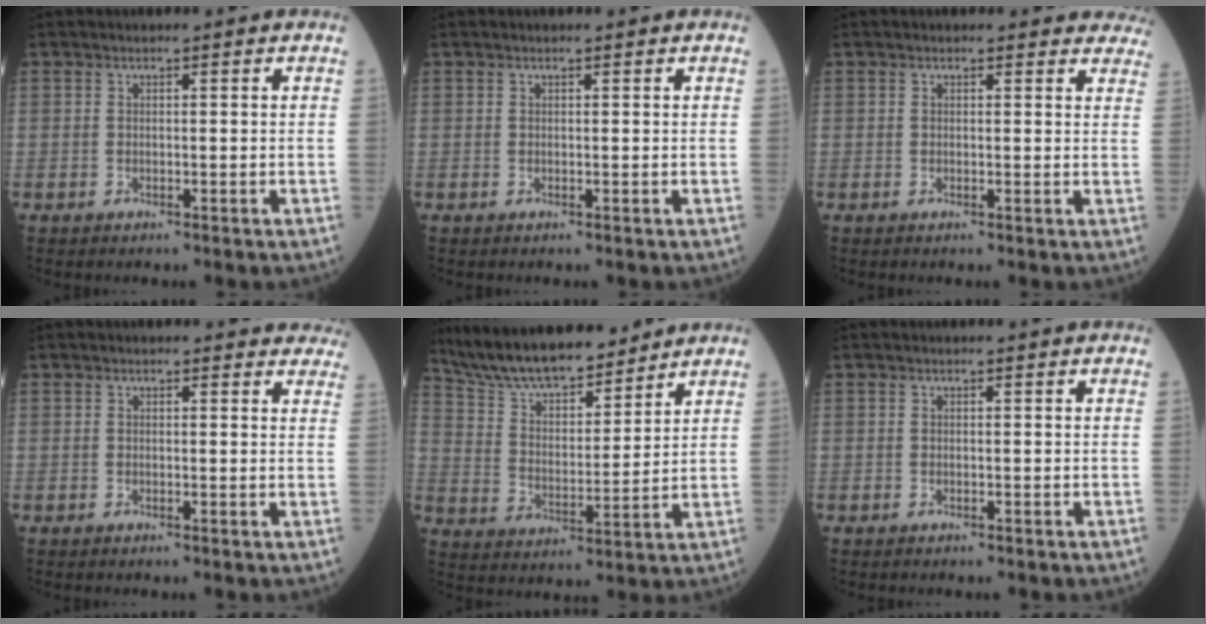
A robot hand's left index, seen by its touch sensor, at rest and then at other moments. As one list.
[{"total": 0.0}, {"total": 7.3, "force": [6.9, 2.2, 1.1], "torque": [0.027, -0.006, 0.041]}, {"total": 6.7, "force": [6.3, 2.0, 1.1], "torque": [0.022, -0.004, 0.037]}, {"total": 15.1, "force": [13.6, 3.2, 5.9], "torque": [-0.108, 0.010, 0.246]}, {"total": 0.0}]